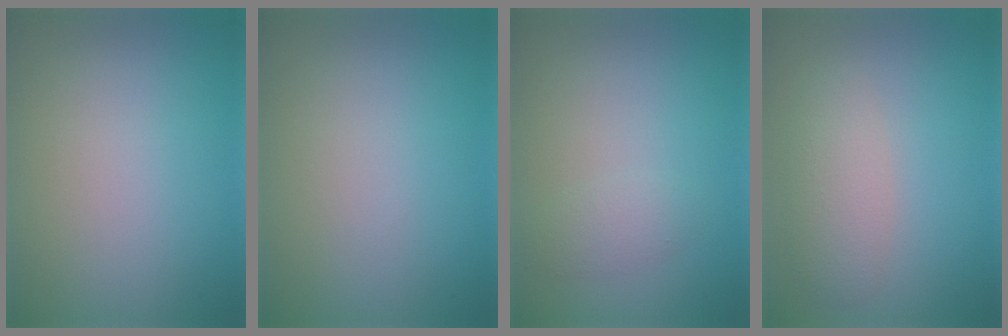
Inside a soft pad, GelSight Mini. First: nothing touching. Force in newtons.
{"total": 0.0}
{"total": 1.5, "press": 1.5, "slide": 0.0}
{"total": 3.0, "press": 3.0, "slide": 0.2}